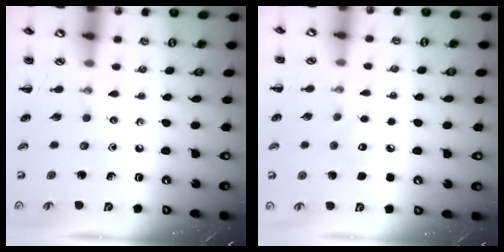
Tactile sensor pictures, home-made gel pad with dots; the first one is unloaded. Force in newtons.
{"total": 5.1, "press": 5.0, "slide": 1.2}